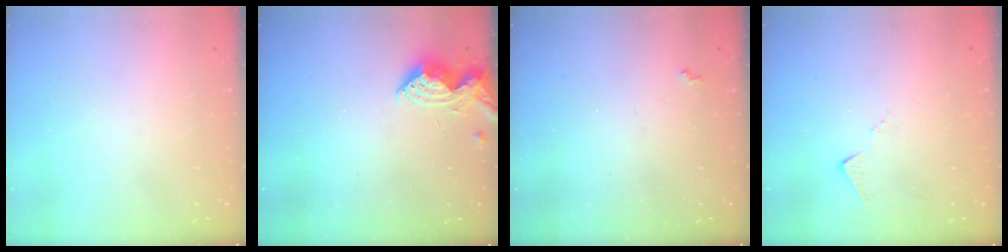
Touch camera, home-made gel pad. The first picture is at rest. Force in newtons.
{"total": 7.6, "press": 7.6, "slide": 0.5}
{"total": 1.9, "press": 1.8, "slide": 0.5}
{"total": 6.8, "press": 6.7, "slide": 0.4}